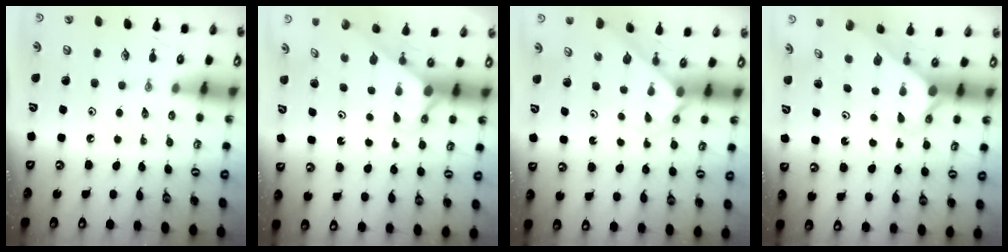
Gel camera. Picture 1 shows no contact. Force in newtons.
{"total": 2.8, "press": 2.8, "slide": 0.0}
{"total": 2.1, "press": 2.1, "slide": 0.2}
{"total": 2.7, "press": 2.7, "slide": 0.1}